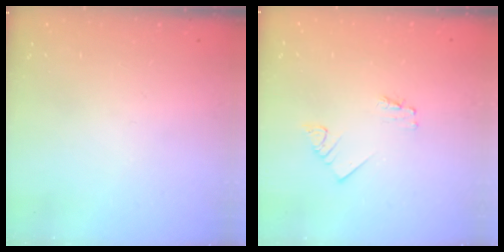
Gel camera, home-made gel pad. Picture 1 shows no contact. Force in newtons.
{"total": 1.2, "press": 1.2, "slide": 0.1}